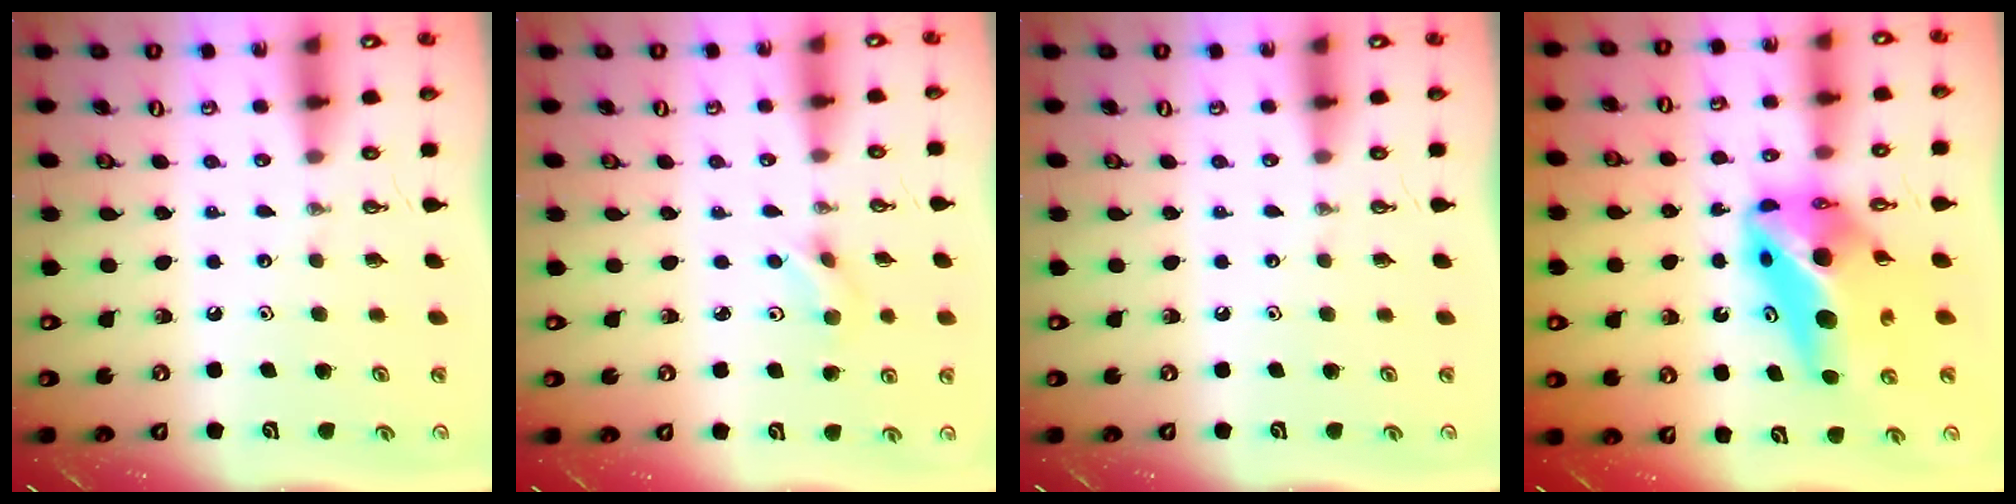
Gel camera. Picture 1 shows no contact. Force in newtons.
{"total": 3.4, "press": 3.3, "slide": 0.9}
{"total": 0.0}
{"total": 12.5, "press": 12.2, "slide": 2.8}